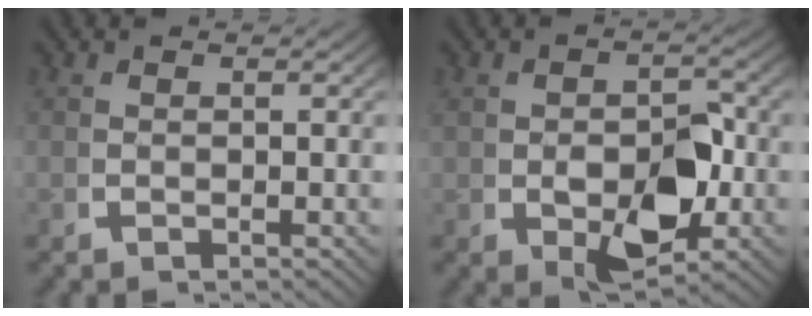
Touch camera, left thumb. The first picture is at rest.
{"total": 7.2, "force": [-0.5, 3.9, 6.0], "torque": [-0.105, -0.016, 0.005]}